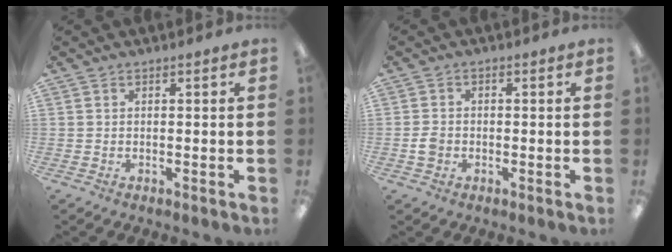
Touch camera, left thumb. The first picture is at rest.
{"total": 2.7, "force": [-0.8, 2.1, 1.4], "torque": [-0.024, 0.005, -0.015]}